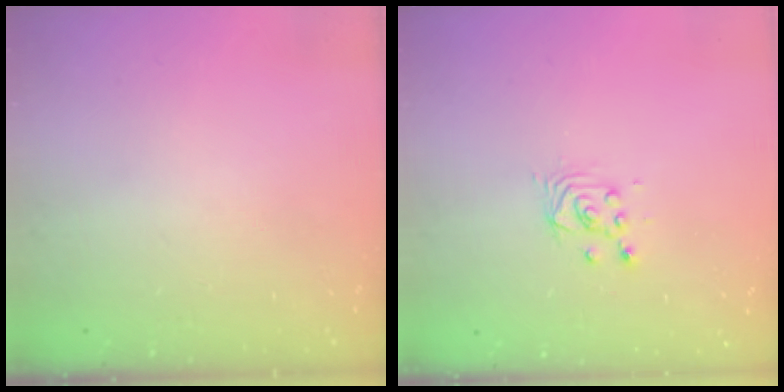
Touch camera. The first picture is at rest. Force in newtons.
{"total": 2.6, "press": 2.6, "slide": 0.1}